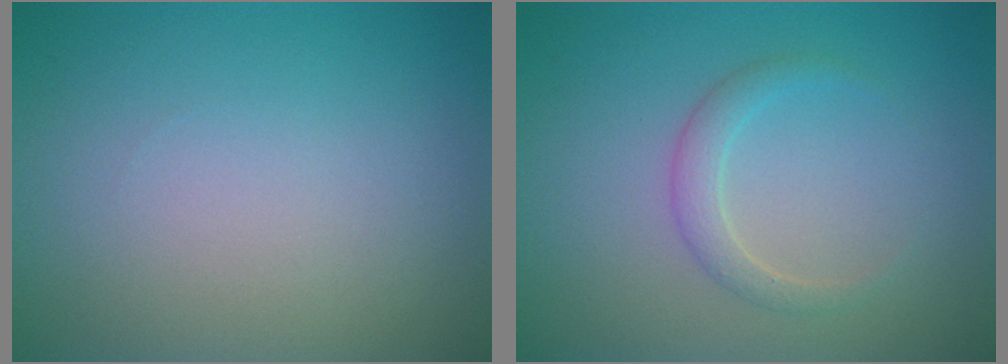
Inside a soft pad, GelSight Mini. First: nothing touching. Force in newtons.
{"total": 1.6, "press": 1.6, "slide": 0.1}